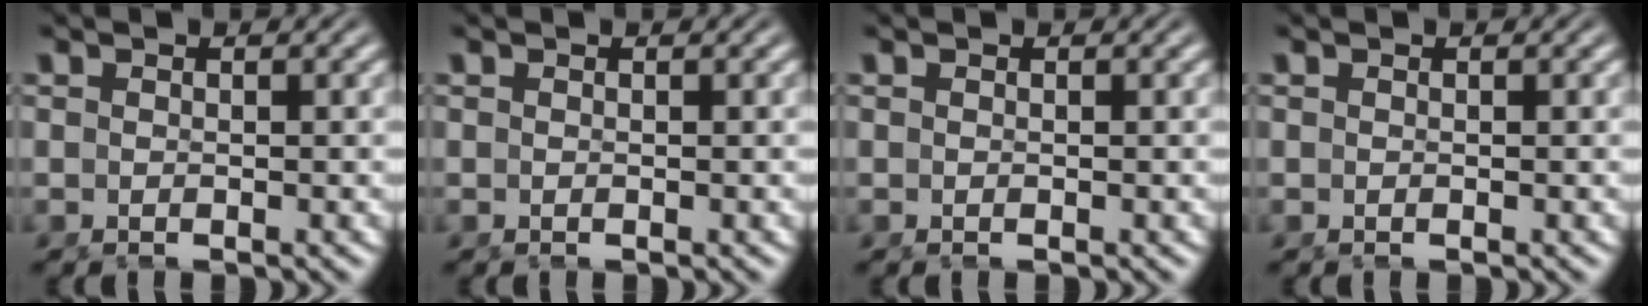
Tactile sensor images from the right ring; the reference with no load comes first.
{"total": 0.0}
{"total": 0.0}
{"total": 0.0}